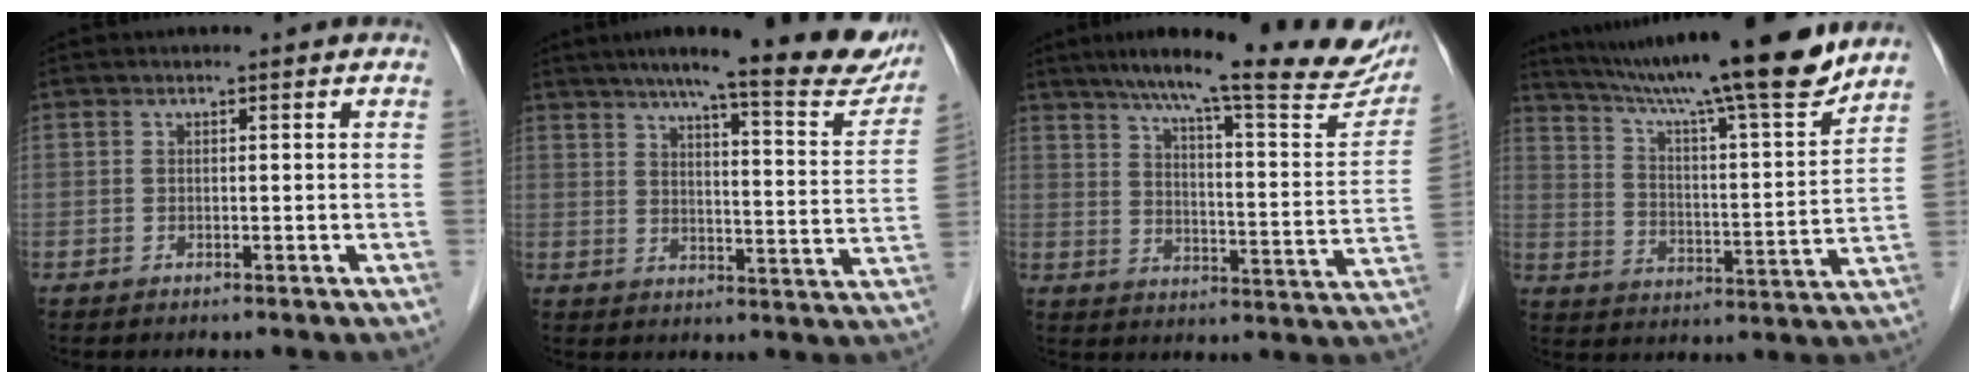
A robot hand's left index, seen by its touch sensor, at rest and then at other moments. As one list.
[{"total": 20.6, "force": [17.0, 2.3, 11.3], "torque": [-0.148, -0.019, 0.209]}, {"total": 25.7, "force": [21.0, 3.0, 14.6], "torque": [-0.210, -0.023, 0.266]}, {"total": 21.7, "force": [18.4, 0.3, 11.4], "torque": [-0.188, -0.012, 0.280]}]